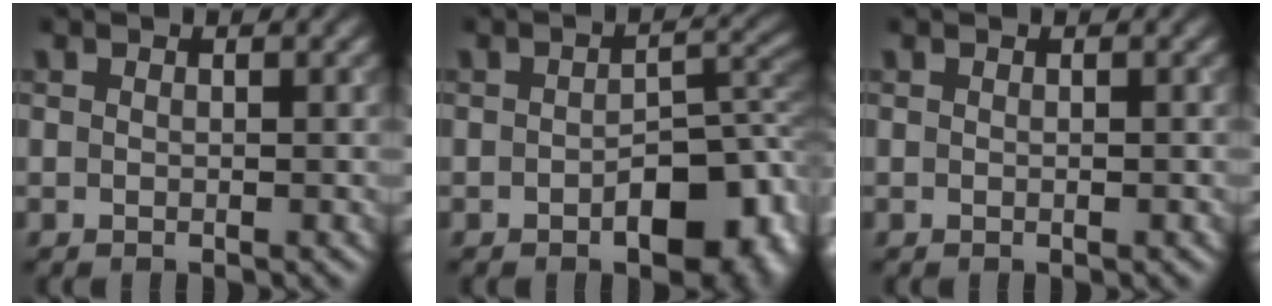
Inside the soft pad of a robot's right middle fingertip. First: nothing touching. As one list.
[{"total": 6.7, "force": [-2.3, 3.6, 5.2], "torque": [-0.058, 0.002, -0.036]}, {"total": 0.0}]